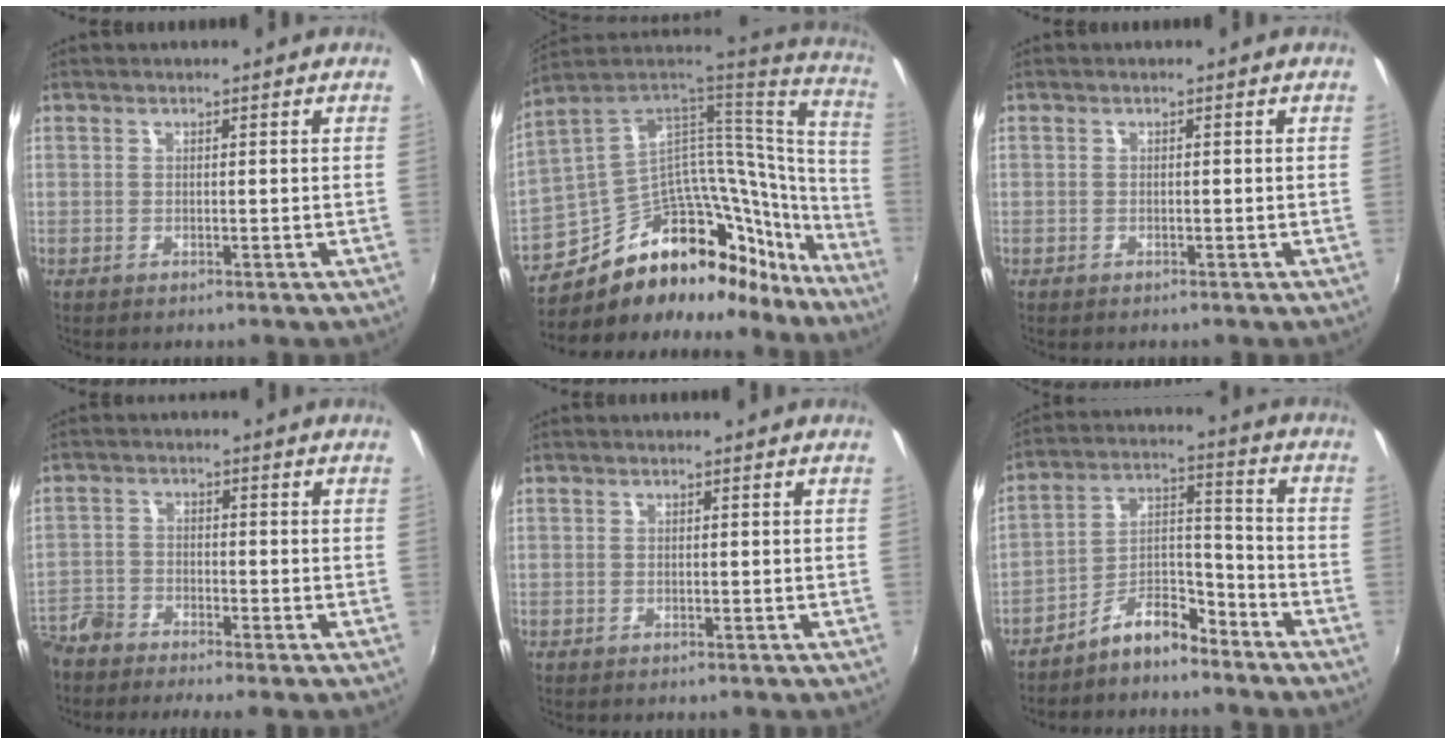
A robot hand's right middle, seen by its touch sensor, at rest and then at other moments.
{"total": 29.7, "force": [-20.5, 16.2, 14.0], "torque": [-0.212, 0.073, -0.293]}
{"total": 0.7, "force": [-0.5, 0.5, 0.0], "torque": [-0.002, 0.003, -0.008]}
{"total": 5.7, "force": [-5.4, 1.3, 1.3], "torque": [-0.044, -0.008, -0.117]}
{"total": 0.6, "force": [-0.5, 0.3, 0.0], "torque": [-0.003, 0.002, -0.009]}
{"total": 8.3, "force": [-6.9, 2.9, 3.7], "torque": [-0.068, 0.044, -0.122]}